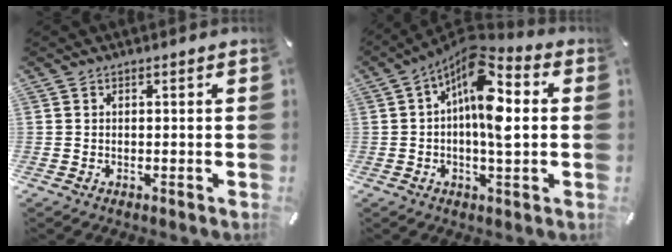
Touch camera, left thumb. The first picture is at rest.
{"total": 13.7, "force": [2.7, 5.6, 12.2], "torque": [-0.223, -0.030, 0.042]}